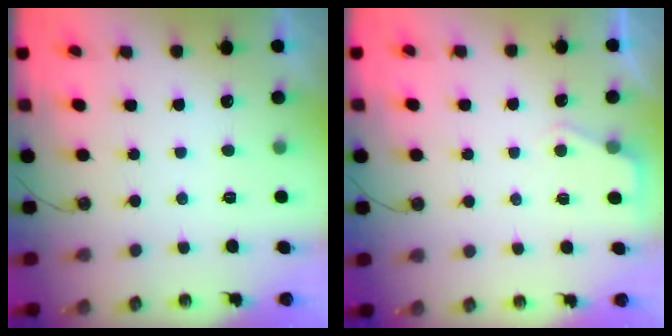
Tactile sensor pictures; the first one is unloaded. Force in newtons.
{"total": 2.7, "press": 2.7, "slide": 0.4}